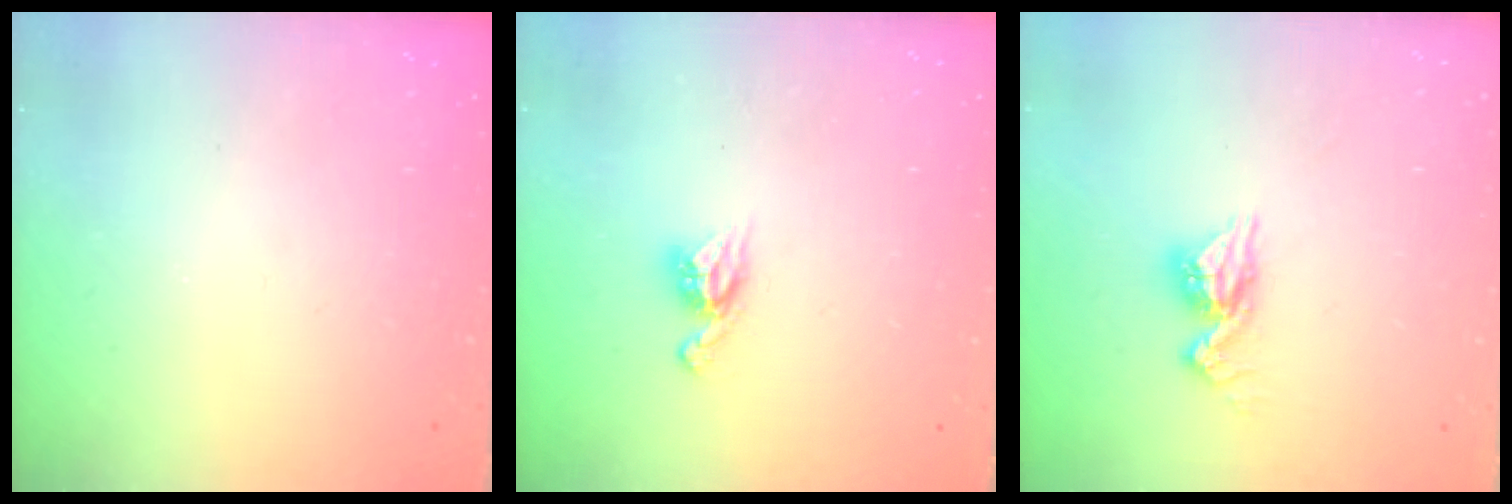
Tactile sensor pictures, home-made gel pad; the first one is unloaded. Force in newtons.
{"total": 6.7, "press": 6.7, "slide": 0.4}
{"total": 9.3, "press": 9.3, "slide": 0.6}